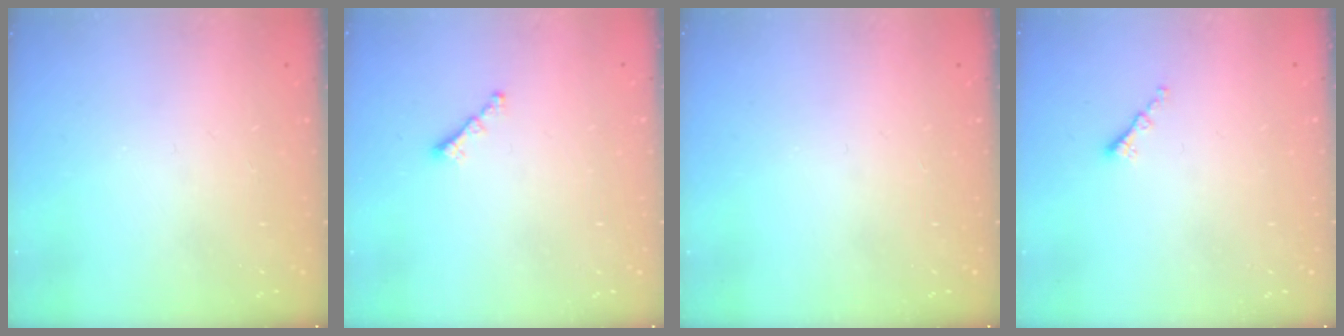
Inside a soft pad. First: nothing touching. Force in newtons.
{"total": 1.6, "press": 1.5, "slide": 0.5}
{"total": 0.0}
{"total": 0.8, "press": 0.8, "slide": 0.2}